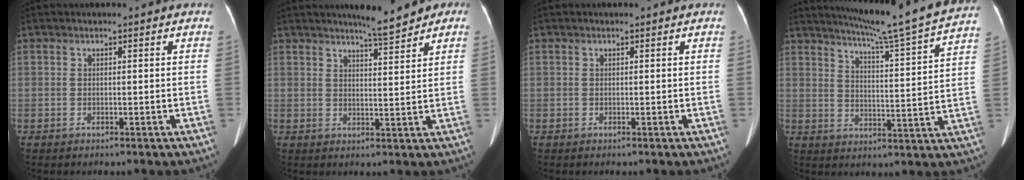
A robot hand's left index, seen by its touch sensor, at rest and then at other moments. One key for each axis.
{"total": 4.9, "fx": 4.2, "fy": 0.4, "fz": 2.3, "tx": -0.033, "ty": 0.000, "tz": 0.060}
{"total": 0.0}
{"total": 19.1, "fx": 17.0, "fy": -1.7, "fz": 8.7, "tx": -0.143, "ty": -0.041, "tz": 0.218}